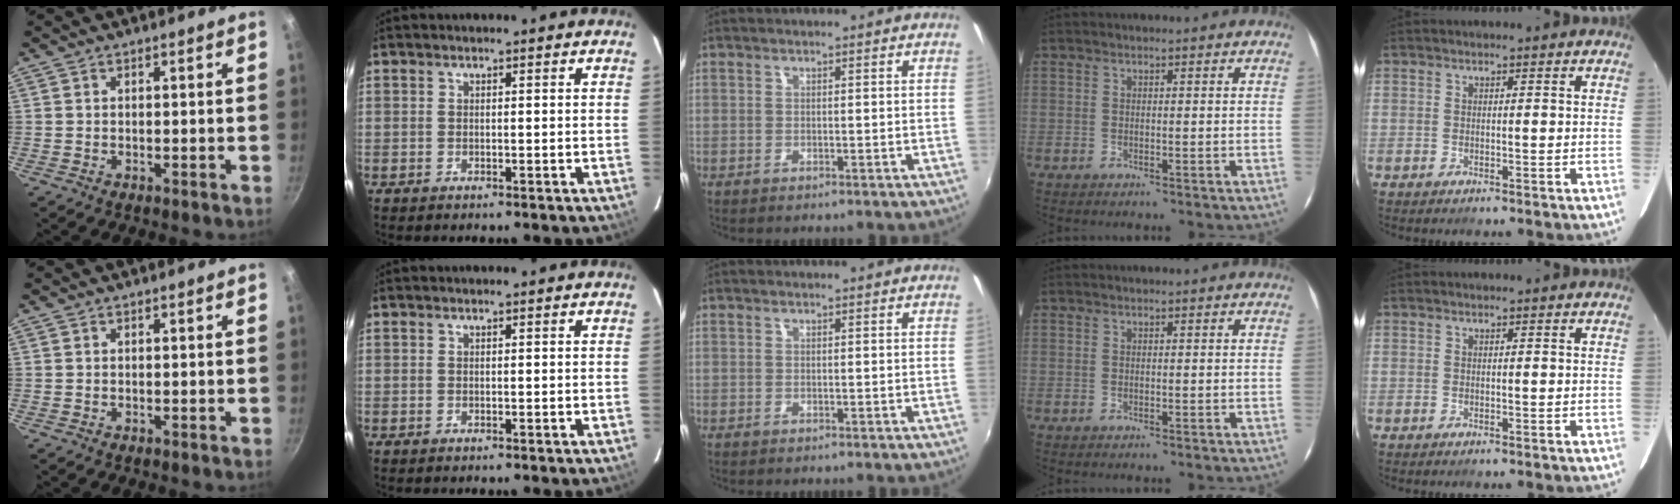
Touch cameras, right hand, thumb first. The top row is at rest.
{}